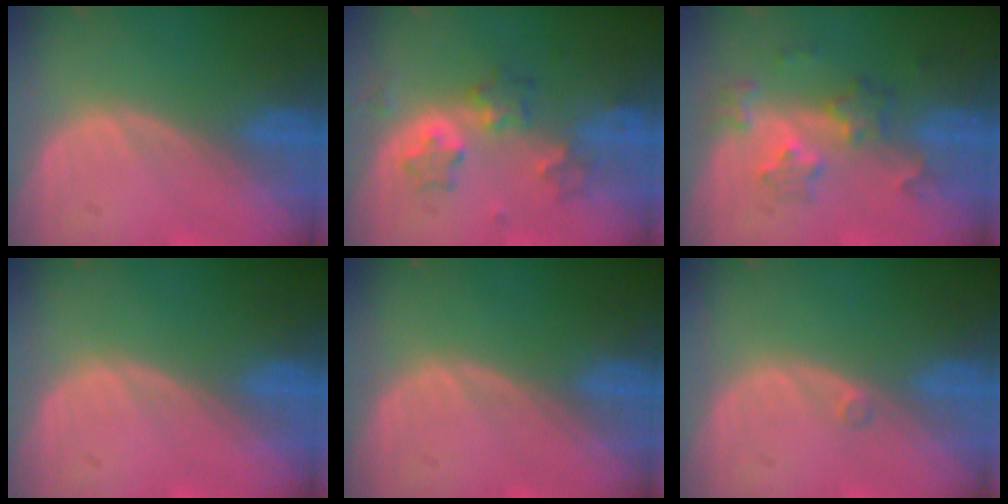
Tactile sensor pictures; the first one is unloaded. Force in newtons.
{"total": 5.4, "press": 5.4, "slide": 0.6}
{"total": 6.1, "press": 5.3, "slide": 2.9}
{"total": 0.0}
{"total": 0.0}
{"total": 0.5, "press": 0.5, "slide": 0.2}